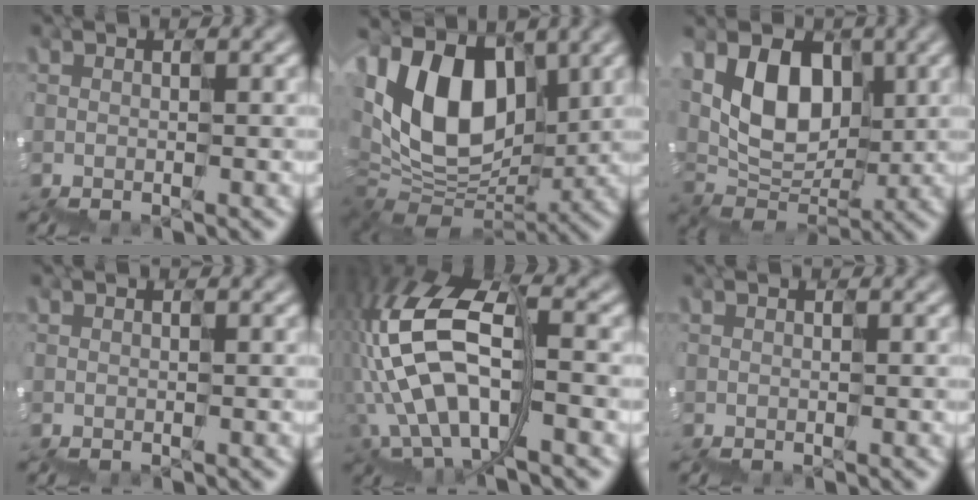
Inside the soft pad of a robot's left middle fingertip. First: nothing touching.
{"total": 9.7, "force": [2.8, 6.5, 6.6], "torque": [-0.125, 0.018, 0.039]}
{"total": 4.6, "force": [2.2, 3.6, 2.0], "torque": [-0.043, 0.004, 0.037]}
{"total": 0.0}
{"total": 10.3, "force": [-2.0, 5.1, 8.7], "torque": [-0.207, 0.023, -0.044]}
{"total": 0.0}